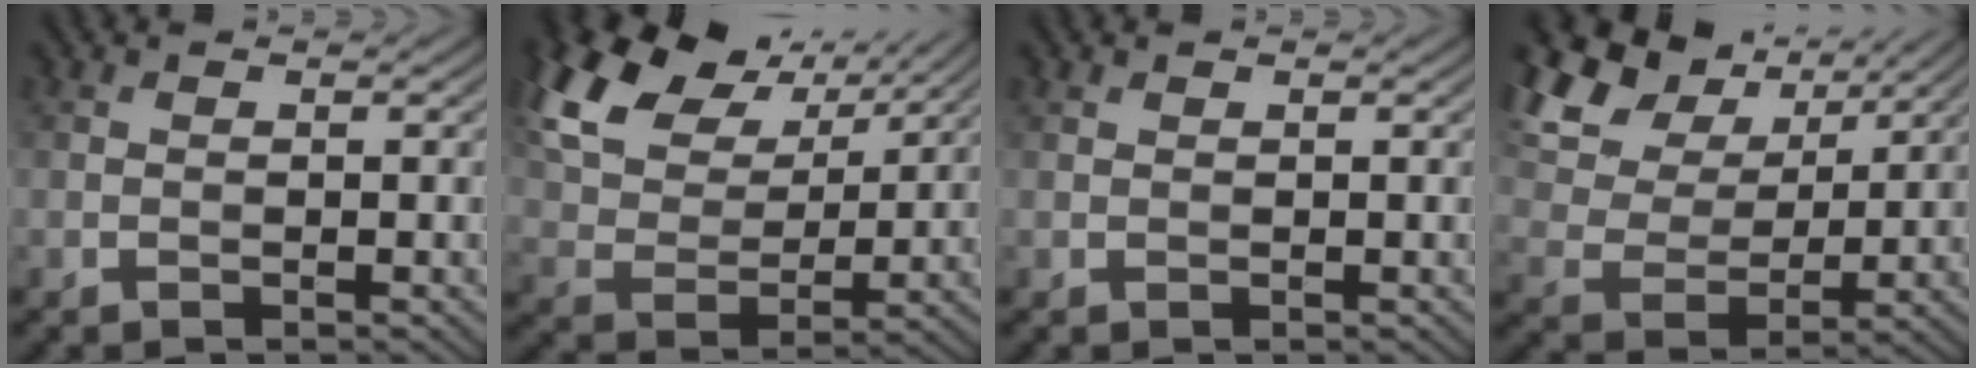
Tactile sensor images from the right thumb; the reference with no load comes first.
{"total": 16.1, "force": [9.3, 9.3, 9.4], "torque": [-0.255, 0.039, 0.155]}
{"total": 0.6, "force": [0.5, 0.3, 0.1], "torque": [-0.002, 0.000, 0.011]}
{"total": 14.9, "force": [8.5, 8.9, 8.5], "torque": [-0.231, 0.025, 0.154]}